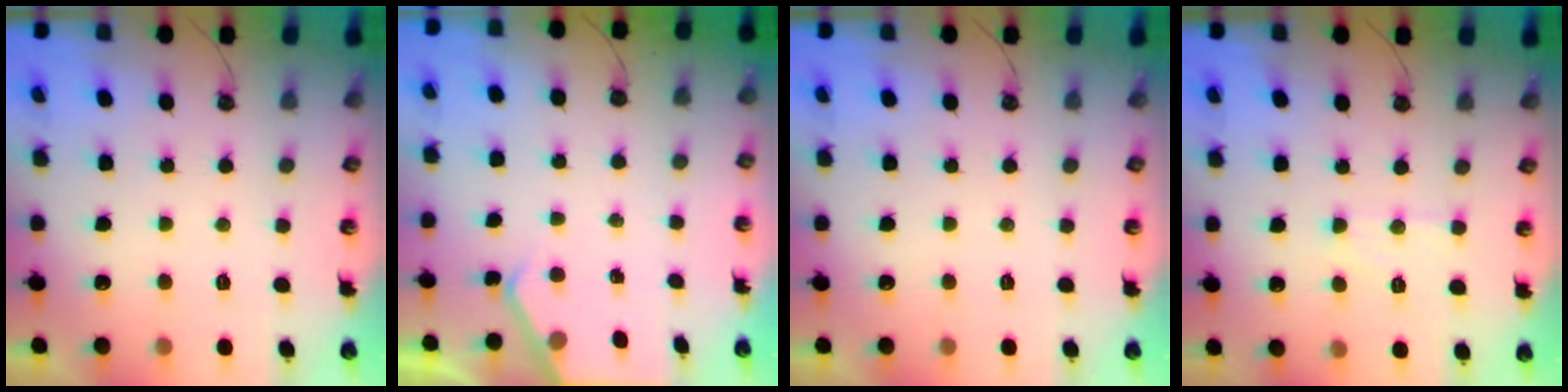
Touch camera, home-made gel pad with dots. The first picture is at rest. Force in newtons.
{"total": 2.2, "press": 2.2, "slide": 0.3}
{"total": 0.0}
{"total": 6.1, "press": 6.1, "slide": 0.4}